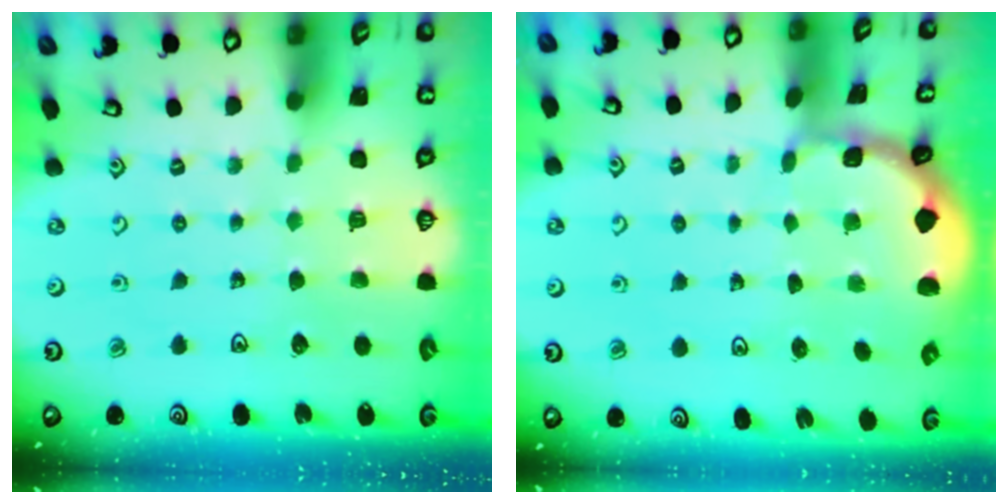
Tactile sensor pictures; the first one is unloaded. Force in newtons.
{"total": 1.3, "press": 1.2, "slide": 0.1}